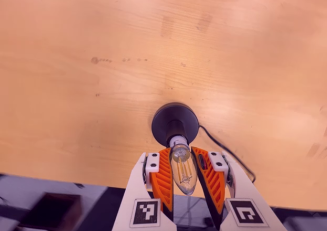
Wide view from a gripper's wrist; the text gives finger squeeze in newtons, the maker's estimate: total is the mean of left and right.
{"total": 17.3, "left": 17.7, "right": 16.8}